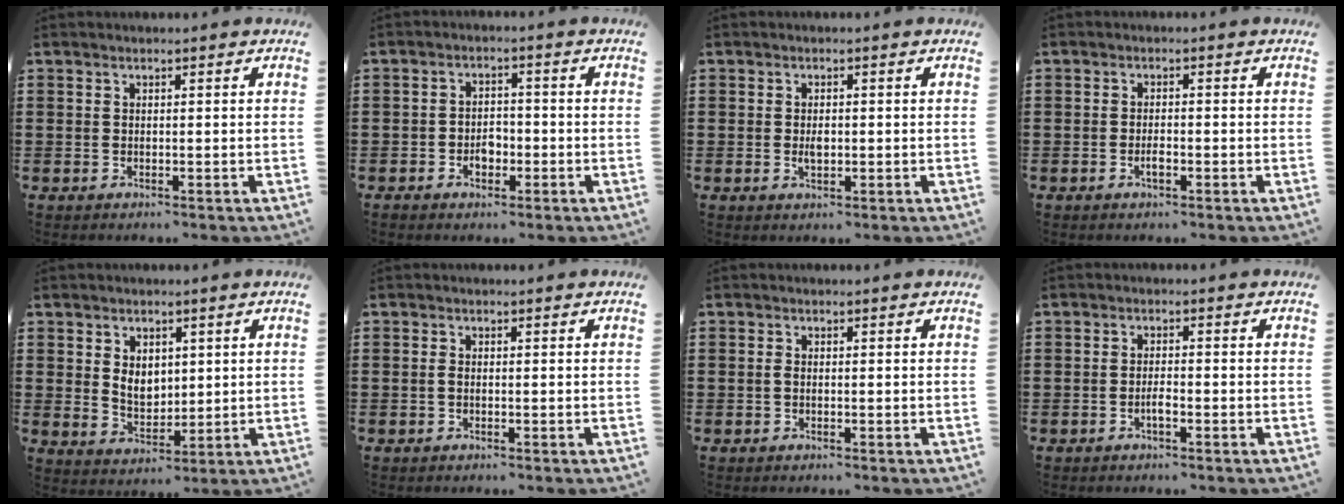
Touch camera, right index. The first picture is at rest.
{"total": 2.8, "force": [-1.2, 2.1, 1.5], "torque": [-0.034, 0.004, -0.024]}
{"total": 1.9, "force": [-0.1, 1.0, 1.7], "torque": [-0.034, 0.002, -0.001]}
{"total": 1.8, "force": [-0.8, 0.5, 1.5], "torque": [-0.029, -0.001, -0.013]}
{"total": 4.7, "force": [1.3, 3.6, 2.8], "torque": [-0.048, 0.006, 0.019]}
{"total": 0.6, "force": [-0.2, 0.1, 0.6], "torque": [-0.021, -0.007, -0.005]}
{"total": 0.7, "force": [-0.2, 0.2, 0.7], "torque": [-0.023, -0.006, -0.005]}
{"total": 1.8, "force": [-0.8, 0.3, 1.6], "torque": [-0.030, 0.000, -0.015]}